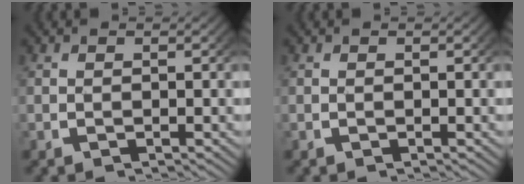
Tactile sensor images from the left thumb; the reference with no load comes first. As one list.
[{"total": 0.0}]